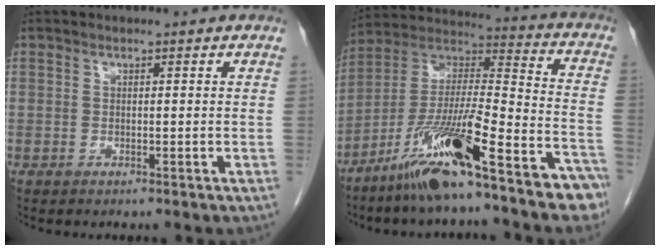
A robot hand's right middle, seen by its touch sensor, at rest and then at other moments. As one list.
[{"total": 20.4, "force": [-14.0, 2.3, 14.7], "torque": [-0.240, 0.012, -0.240]}]